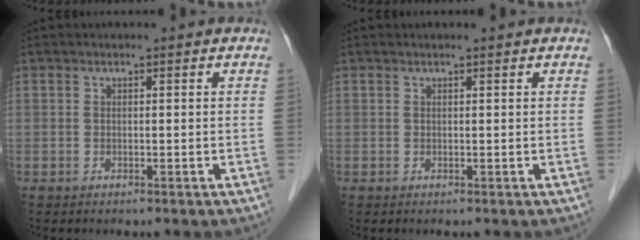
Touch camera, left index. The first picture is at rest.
{"total": 0.7, "force": [0.7, -0.1, 0.2], "torque": [-0.008, 0.002, 0.014]}